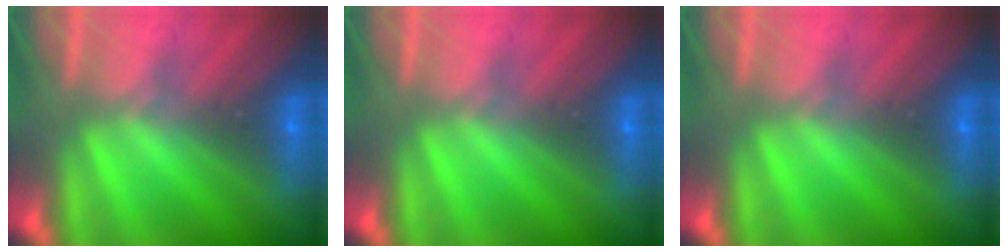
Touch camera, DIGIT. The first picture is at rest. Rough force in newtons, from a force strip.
{"total": 0.0}
{"total": 0.0}